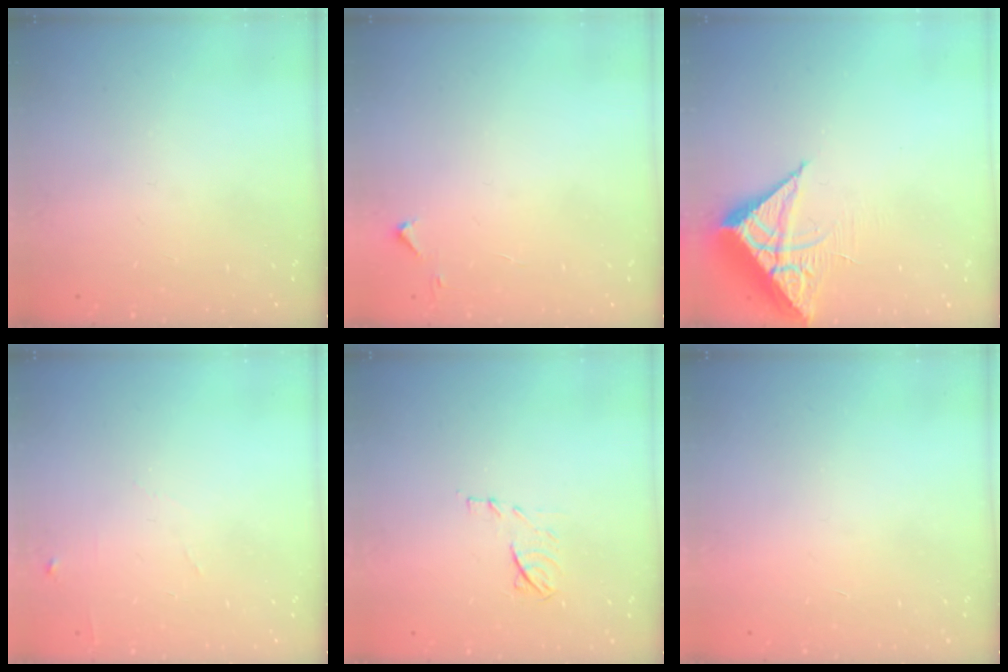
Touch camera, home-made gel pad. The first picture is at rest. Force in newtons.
{"total": 2.8, "press": 2.8, "slide": 0.4}
{"total": 7.7, "press": 7.7, "slide": 0.5}
{"total": 4.6, "press": 4.6, "slide": 0.6}
{"total": 7.6, "press": 7.6, "slide": 0.7}
{"total": 1.6, "press": 1.6, "slide": 0.1}